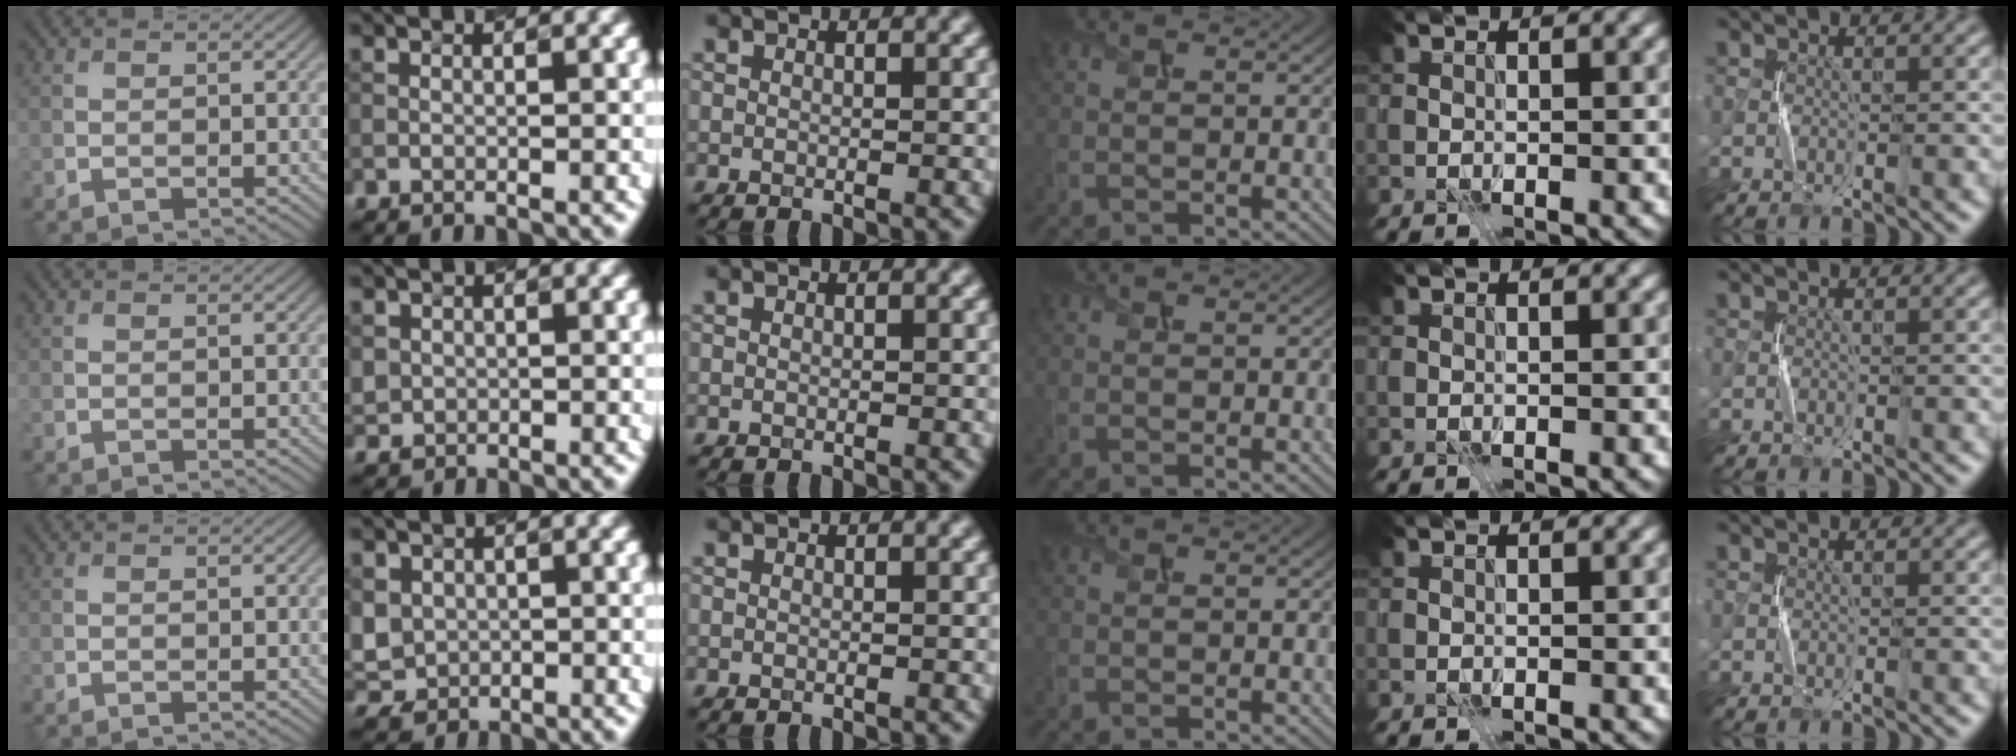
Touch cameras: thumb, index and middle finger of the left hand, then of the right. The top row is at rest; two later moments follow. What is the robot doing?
{"motion": "press", "object": "toy piano key"}